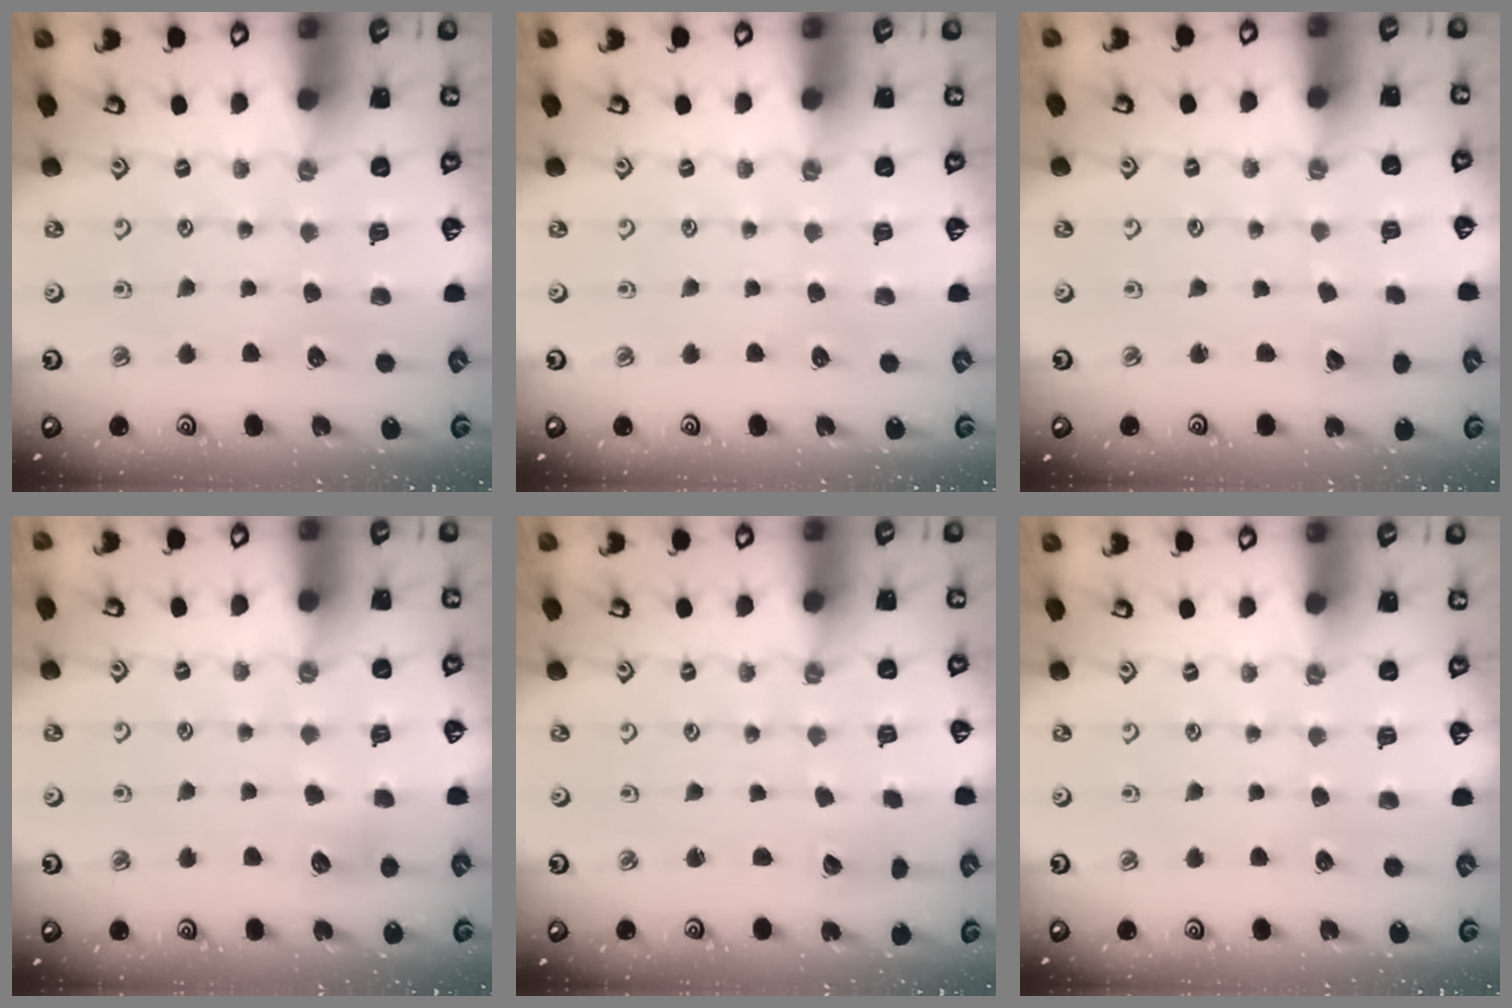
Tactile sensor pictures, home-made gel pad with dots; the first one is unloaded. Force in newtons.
{"total": 0.0}
{"total": 2.9, "press": 2.9, "slide": 0.3}
{"total": 5.9, "press": 5.9, "slide": 0.8}
{"total": 2.1, "press": 2.1, "slide": 0.2}
{"total": 0.0}